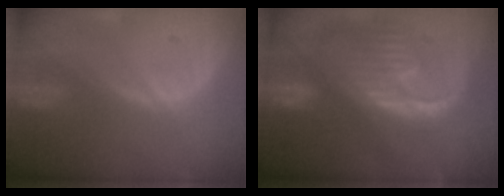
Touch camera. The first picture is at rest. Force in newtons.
{"total": 12.6, "press": 10.8, "slide": 6.5}